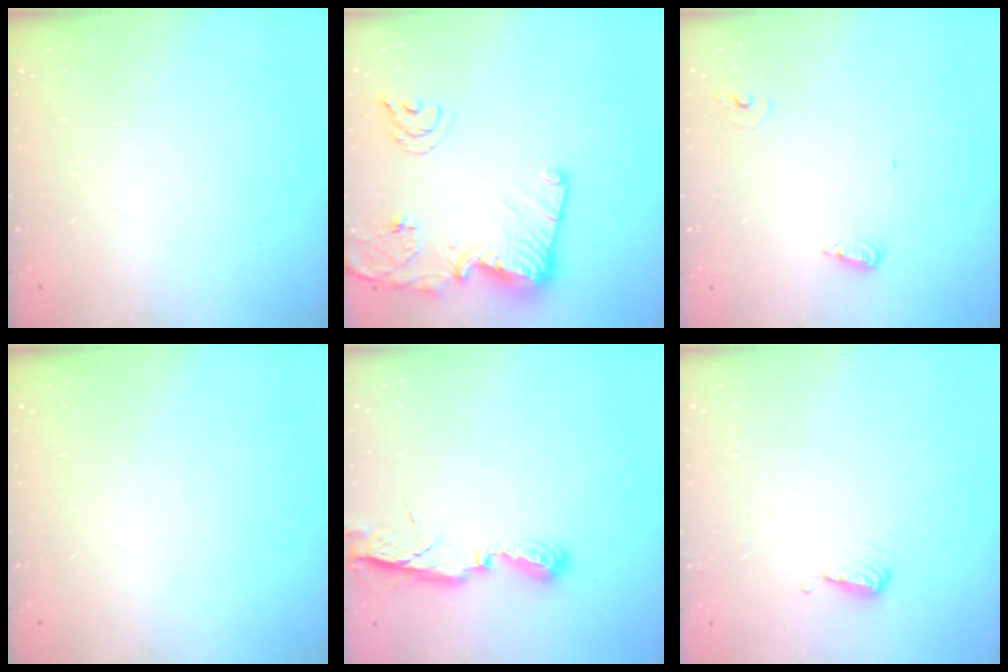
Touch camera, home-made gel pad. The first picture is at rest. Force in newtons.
{"total": 16.5, "press": 16.5, "slide": 1.7}
{"total": 6.0, "press": 5.8, "slide": 1.5}
{"total": 0.0}
{"total": 6.9, "press": 6.9, "slide": 0.1}
{"total": 5.2, "press": 5.1, "slide": 0.9}